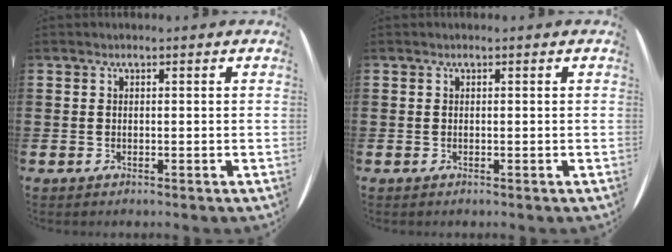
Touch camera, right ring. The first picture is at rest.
{"total": 0.0}